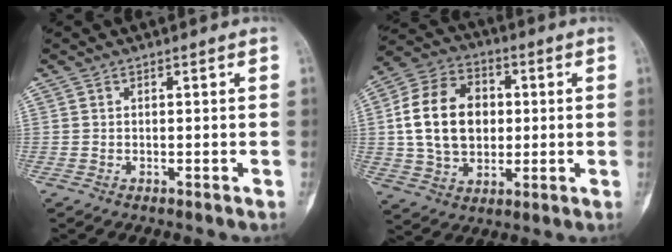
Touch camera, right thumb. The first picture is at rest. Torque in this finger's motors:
{"motor_torque": [-0.26, 1.07, 0.61, -0.30, 0.26]}